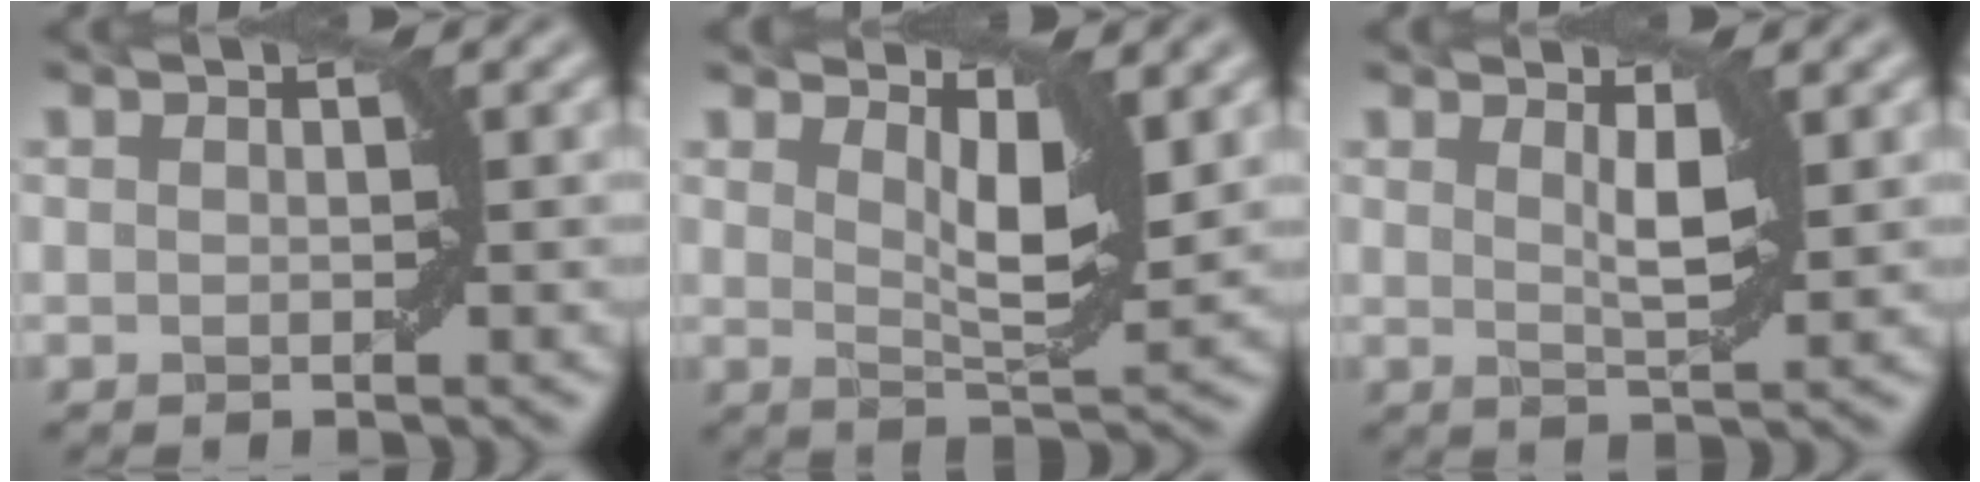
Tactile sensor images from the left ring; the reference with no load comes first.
{"total": 4.1, "force": [2.1, 1.1, 3.4], "torque": [-0.053, -0.010, 0.037]}
{"total": 2.3, "force": [1.1, 0.4, 2.0], "torque": [-0.028, -0.007, 0.020]}